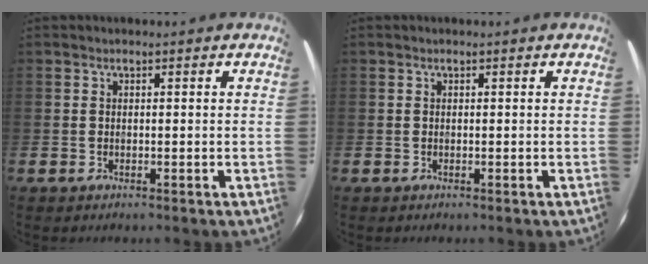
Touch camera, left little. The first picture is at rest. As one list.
[{"total": 0.0}]